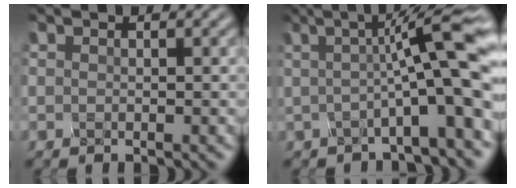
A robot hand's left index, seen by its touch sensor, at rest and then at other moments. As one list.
[{"total": 9.6, "force": [0.7, 1.6, 9.4], "torque": [-0.114, 0.024, -0.002]}]